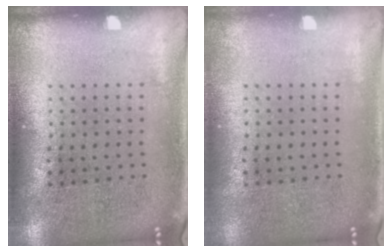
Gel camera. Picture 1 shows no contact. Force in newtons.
{"total": 0.0}